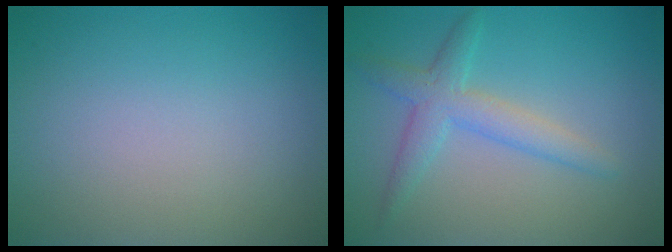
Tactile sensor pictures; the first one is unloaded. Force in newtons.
{"total": 3.1, "press": 3.1, "slide": 0.1}